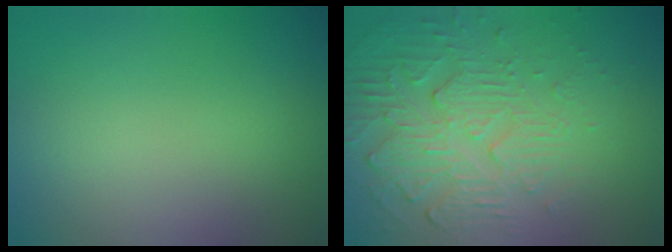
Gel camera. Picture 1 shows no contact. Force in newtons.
{"total": 6.0, "press": 3.6, "slide": 4.7}